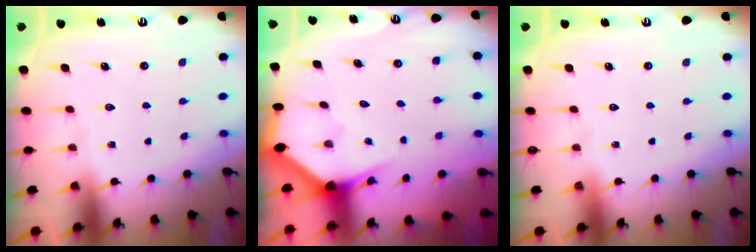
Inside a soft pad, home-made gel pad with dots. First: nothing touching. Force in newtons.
{"total": 2.6, "press": 2.6, "slide": 0.1}
{"total": 0.0}